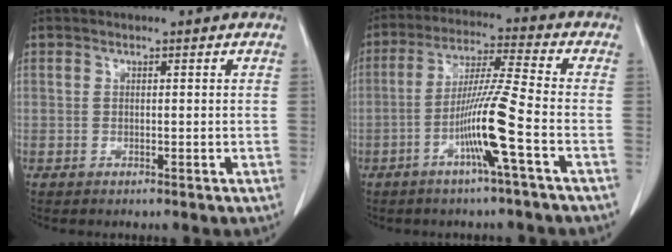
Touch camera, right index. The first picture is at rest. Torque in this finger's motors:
{"motor_torque": [1.44, 0.07, 0.77, 0.12]}